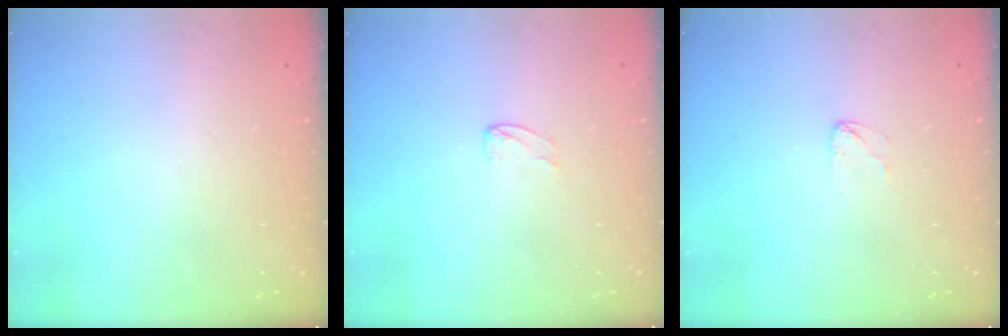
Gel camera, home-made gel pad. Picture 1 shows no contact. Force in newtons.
{"total": 2.0, "press": 2.0, "slide": 0.2}
{"total": 2.5, "press": 2.5, "slide": 0.2}